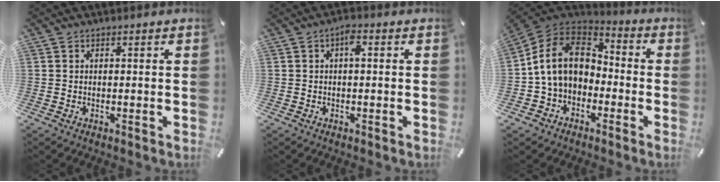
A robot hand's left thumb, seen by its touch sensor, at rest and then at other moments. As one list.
[{"total": 2.9, "force": [0.2, 1.1, 2.6], "torque": [-0.054, 0.012, 0.000]}, {"total": 13.1, "force": [-0.2, 10.6, 7.6], "torque": [-0.178, 0.027, -0.003]}]